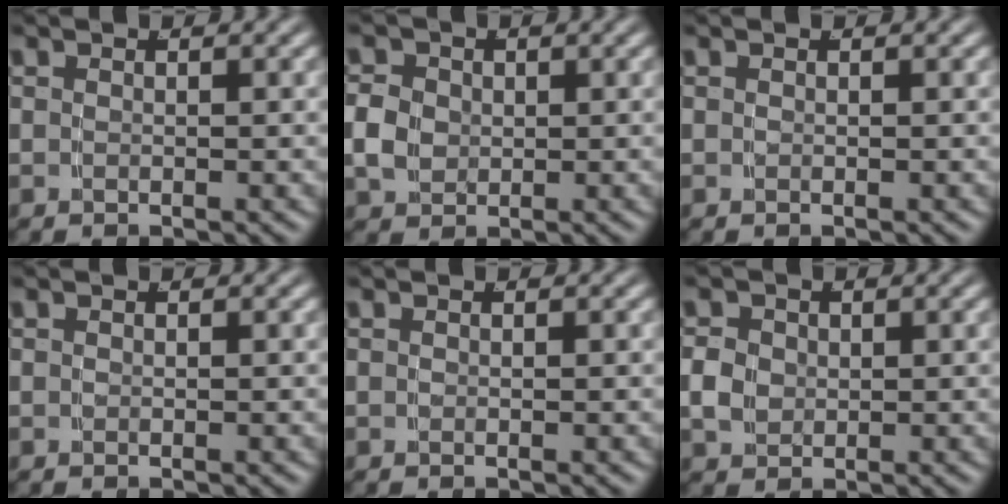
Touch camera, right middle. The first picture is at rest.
{"total": 3.2, "force": [0.1, 2.8, 1.7], "torque": [-0.035, -0.001, 0.002]}
{"total": 0.0}
{"total": 0.0}
{"total": 0.0}
{"total": 2.5, "force": [0.1, 2.1, 1.3], "torque": [-0.028, -0.001, 0.003]}